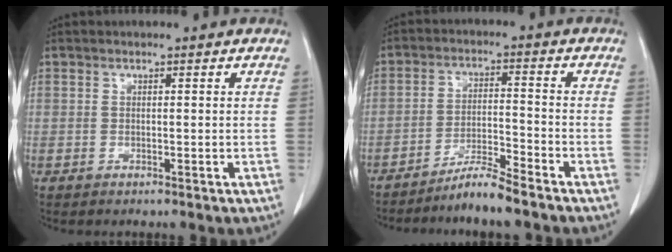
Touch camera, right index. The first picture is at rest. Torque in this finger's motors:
{"motor_torque": [0.58, -0.59, -0.03, 0.02]}